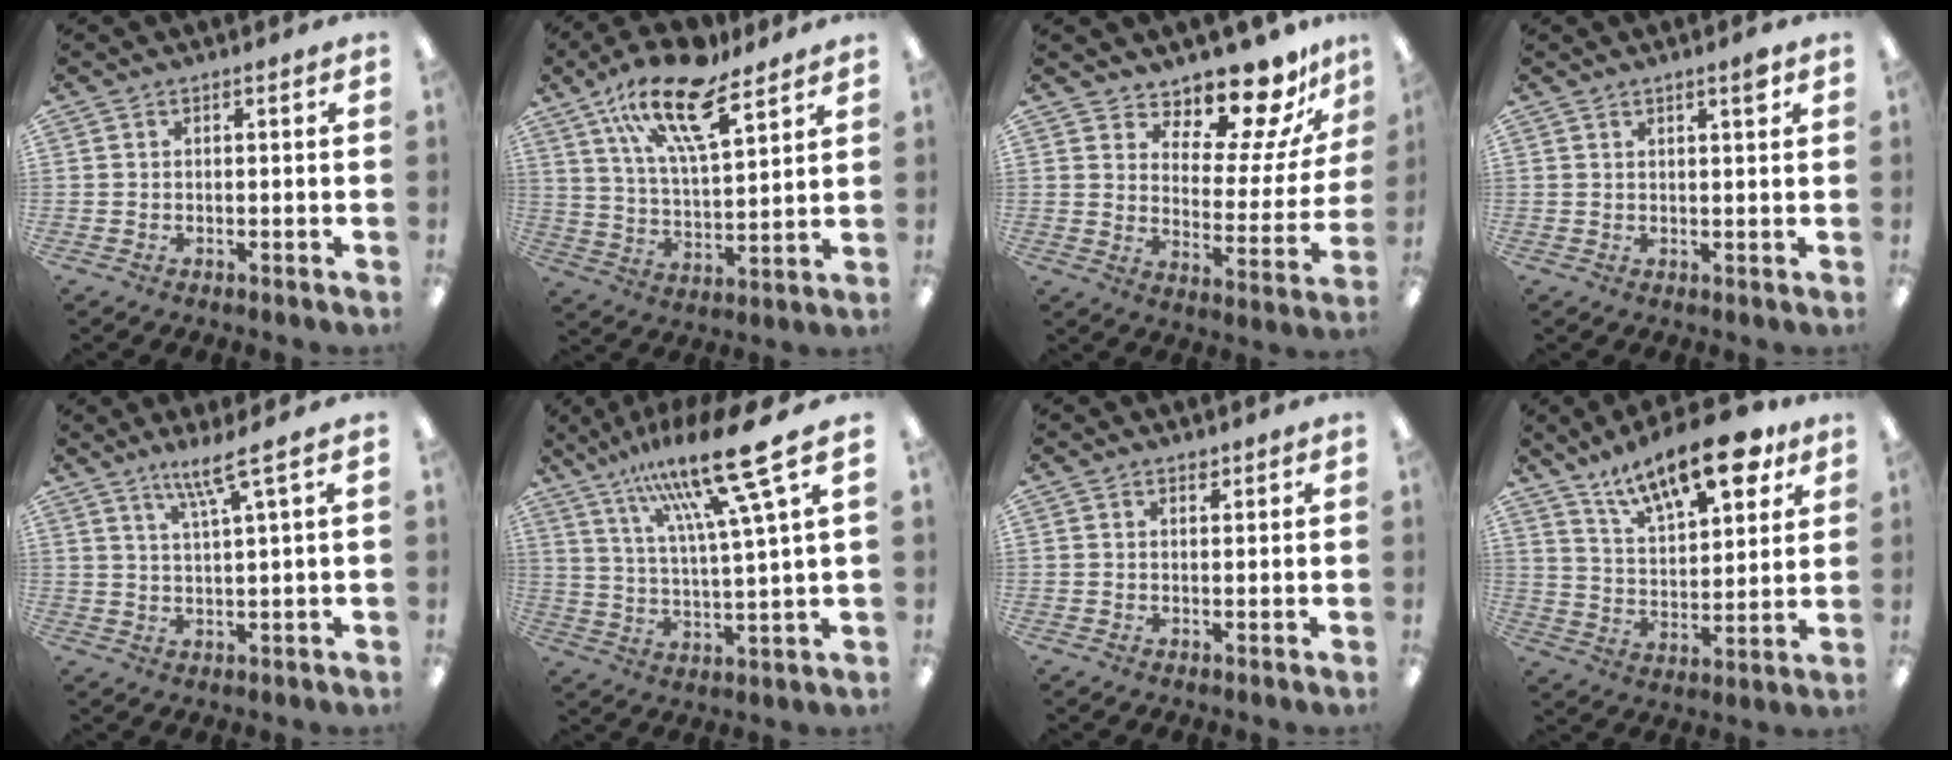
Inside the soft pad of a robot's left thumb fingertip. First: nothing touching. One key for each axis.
{"total": 19.1, "fx": 11.9, "fy": 7.1, "fz": 13.1, "tx": -0.227, "ty": -0.058, "tz": 0.204}
{"total": 14.2, "fx": 12.4, "fy": 4.0, "fz": 5.5, "tx": -0.080, "ty": -0.110, "tz": 0.212}
{"total": 2.5, "fx": 1.7, "fy": 0.3, "fz": 1.8, "tx": -0.023, "ty": -0.006, "tz": 0.026}
{"total": 6.1, "fx": 4.2, "fy": -0.2, "fz": 4.4, "tx": -0.090, "ty": -0.013, "tz": 0.068}
{"total": 20.0, "fx": 13.2, "fy": 2.3, "fz": 14.8, "tx": -0.261, "ty": -0.069, "tz": 0.206}
{"total": 1.2, "fx": 1.0, "fy": 0.5, "fz": 0.3, "tx": 0.001, "ty": -0.004, "tz": 0.018}
{"total": 18.5, "fx": 12.6, "fy": 7.1, "fz": 11.5, "tx": -0.176, "ty": -0.066, "tz": 0.209}